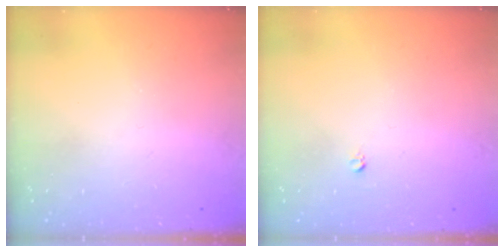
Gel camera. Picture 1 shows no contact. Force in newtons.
{"total": 2.5, "press": 2.5, "slide": 0.2}